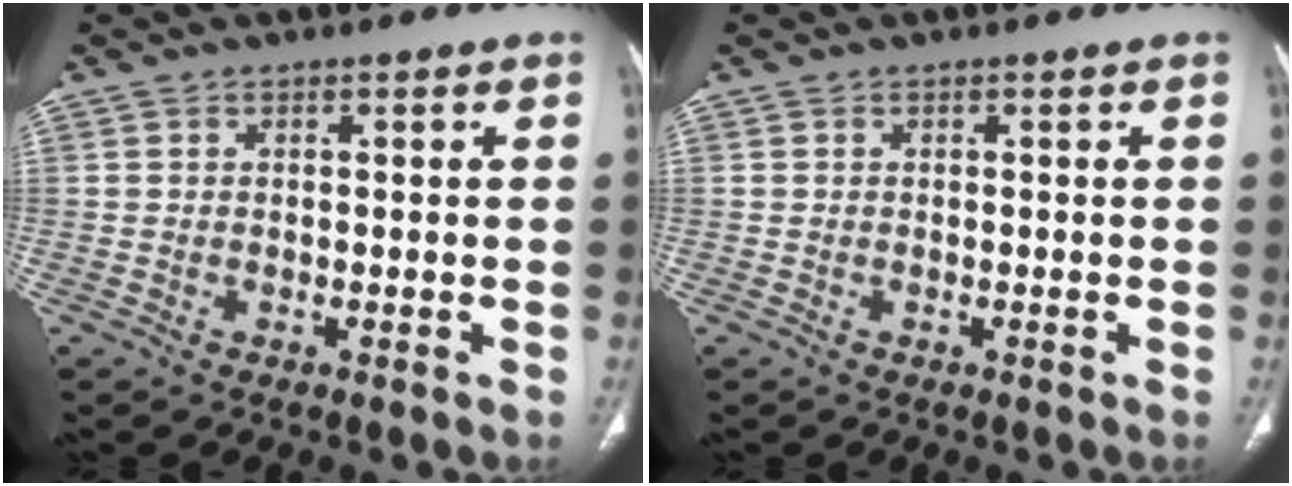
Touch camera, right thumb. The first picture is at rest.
{"total": 0.0}